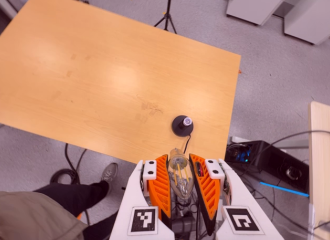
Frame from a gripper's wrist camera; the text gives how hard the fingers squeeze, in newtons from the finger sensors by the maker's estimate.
{"total": 20.6, "left": 21.9, "right": 19.3}